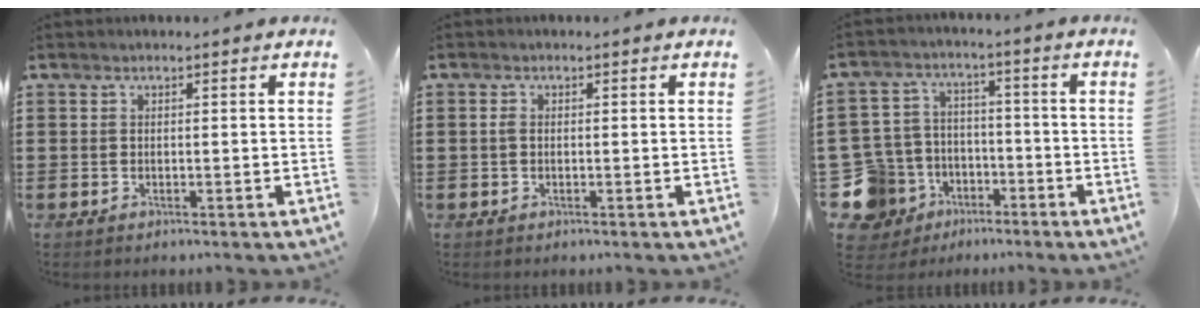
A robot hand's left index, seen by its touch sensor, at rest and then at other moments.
{"total": 1.0, "force": [-0.1, 0.6, 0.9], "torque": [-0.019, 0.002, -0.002]}
{"total": 9.8, "force": [-5.3, 7.8, 2.6], "torque": [-0.102, 0.027, -0.101]}